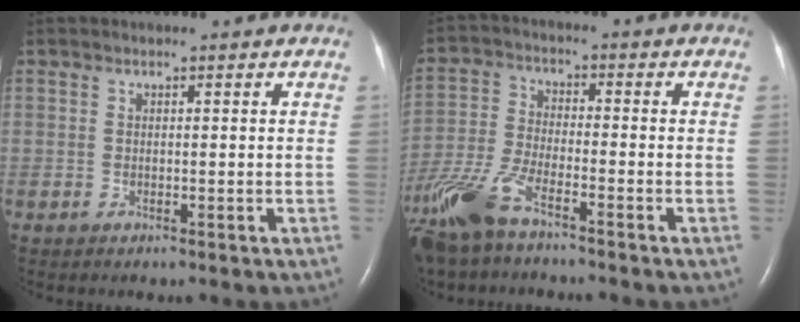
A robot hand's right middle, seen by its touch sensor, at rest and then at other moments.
{"total": 11.1, "force": [-8.1, 2.8, 7.0], "torque": [-0.162, -0.021, -0.158]}